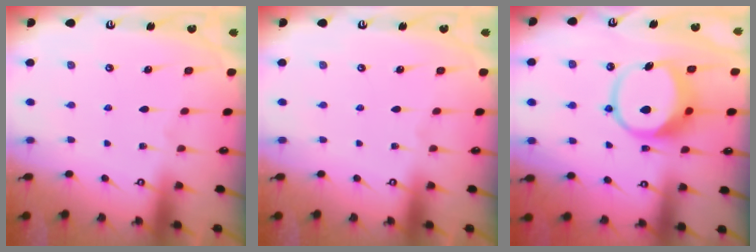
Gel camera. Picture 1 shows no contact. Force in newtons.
{"total": 0.0}
{"total": 10.5, "press": 10.4, "slide": 1.6}